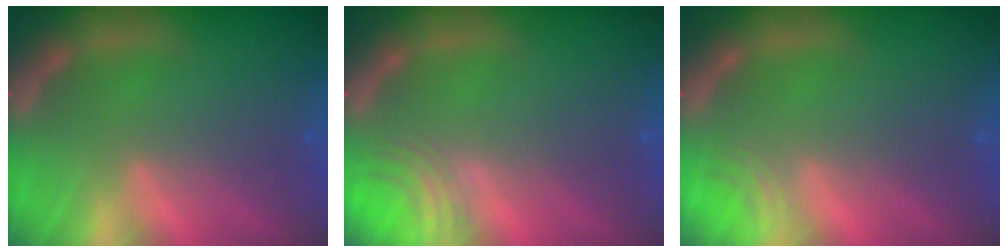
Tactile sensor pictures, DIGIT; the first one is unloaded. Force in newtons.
{"total": 3.0}
{"total": 1.5}